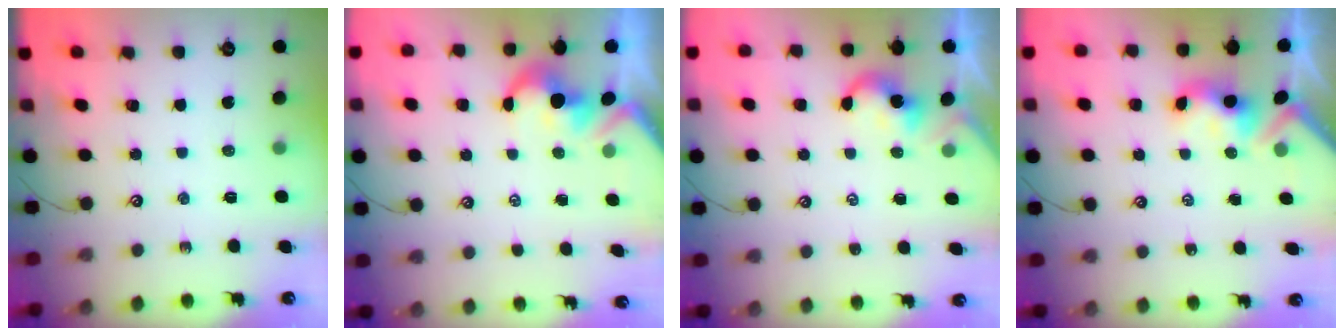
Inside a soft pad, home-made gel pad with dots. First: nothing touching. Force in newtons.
{"total": 1.7, "press": 1.4, "slide": 1.0}
{"total": 0.7, "press": 0.7, "slide": 0.2}
{"total": 3.1, "press": 3.1, "slide": 0.3}